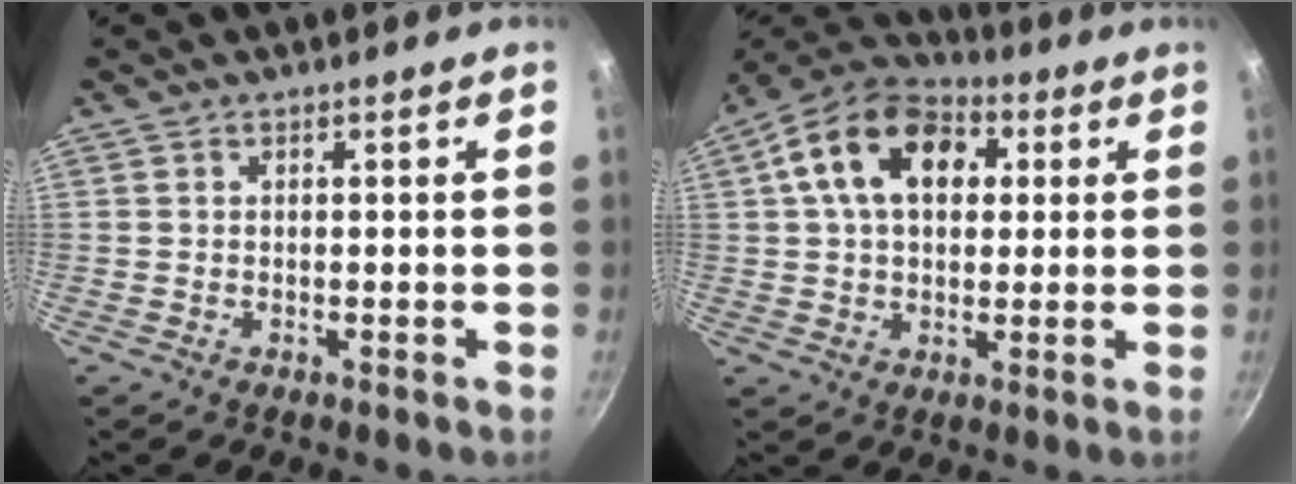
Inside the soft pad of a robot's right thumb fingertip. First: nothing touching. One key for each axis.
{"total": 16.5, "fx": 4.4, "fy": 11.2, "fz": 11.3, "tx": -0.170, "ty": 0.020, "tz": 0.057}